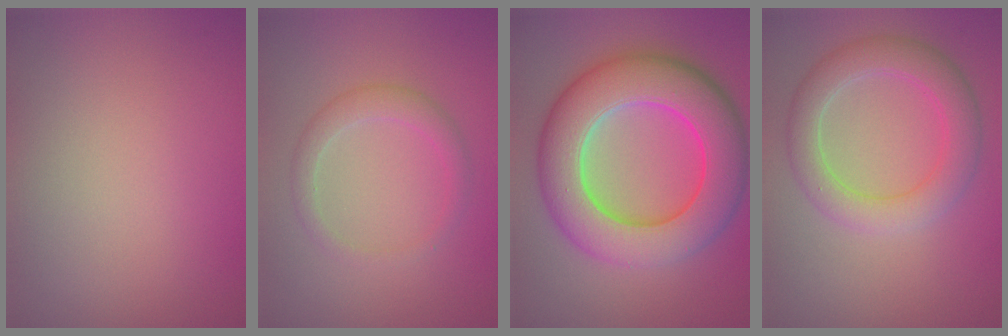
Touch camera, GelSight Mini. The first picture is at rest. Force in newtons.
{"total": 2.2, "press": 2.2, "slide": 0.1}
{"total": 11.4, "press": 11.4, "slide": 0.4}
{"total": 4.5, "press": 4.5, "slide": 0.3}